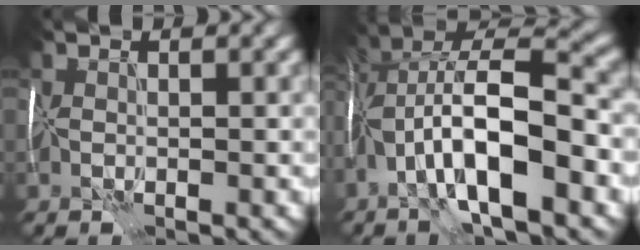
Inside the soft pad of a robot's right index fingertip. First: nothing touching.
{"total": 11.5, "force": [-4.2, 3.8, 10.0], "torque": [-0.181, 0.015, -0.078]}